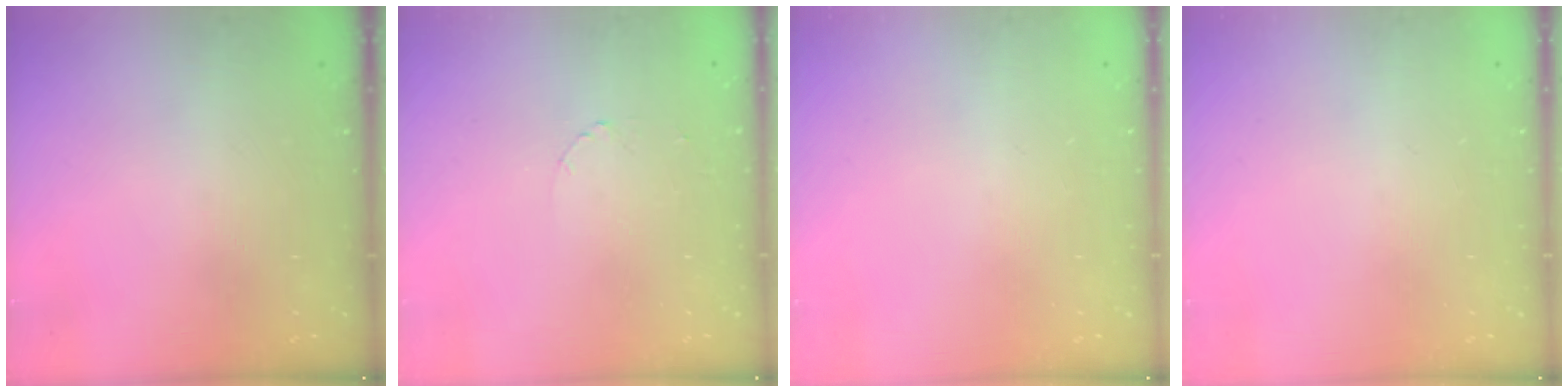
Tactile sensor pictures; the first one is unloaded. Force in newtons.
{"total": 1.3, "press": 1.3, "slide": 0.1}
{"total": 0.0}
{"total": 0.0}